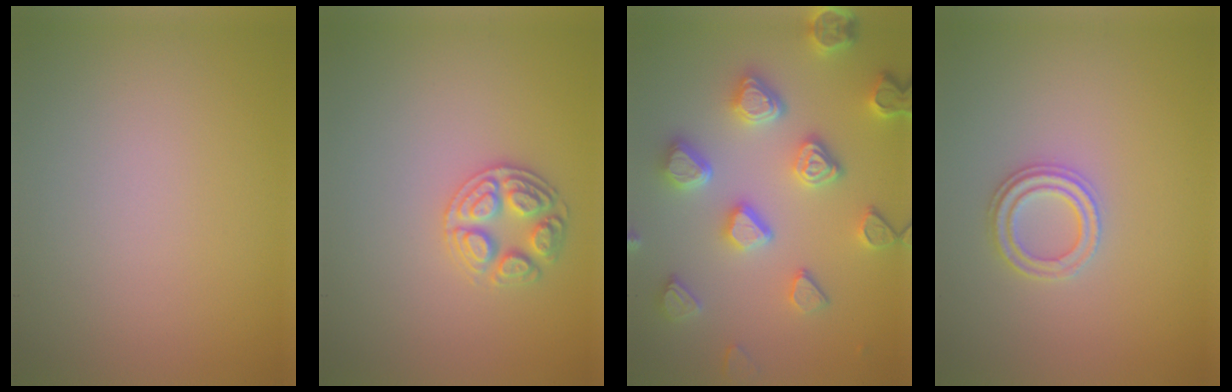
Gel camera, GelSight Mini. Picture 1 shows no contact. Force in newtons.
{"total": 2.8, "press": 2.7, "slide": 0.6}
{"total": 5.6, "press": 5.2, "slide": 2.1}
{"total": 2.2, "press": 2.1, "slide": 0.6}